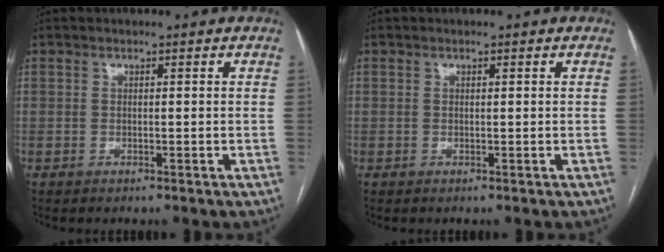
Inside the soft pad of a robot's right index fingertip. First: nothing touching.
{"total": 0.0}